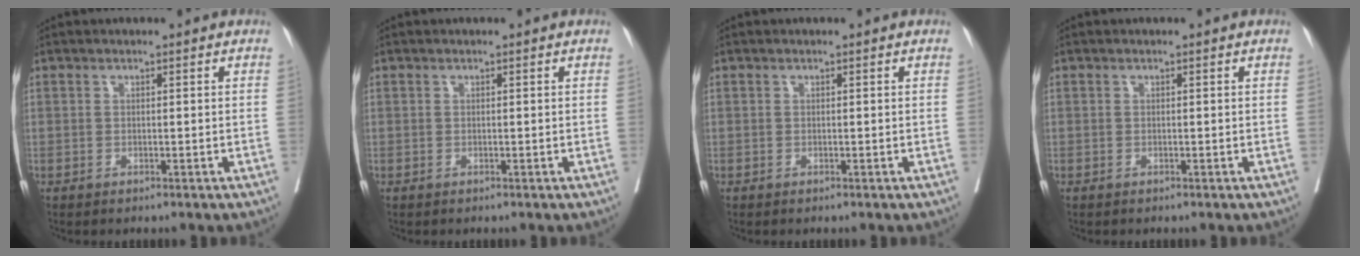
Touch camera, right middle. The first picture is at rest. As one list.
[{"total": 0.0}, {"total": 0.0}, {"total": 0.0}]